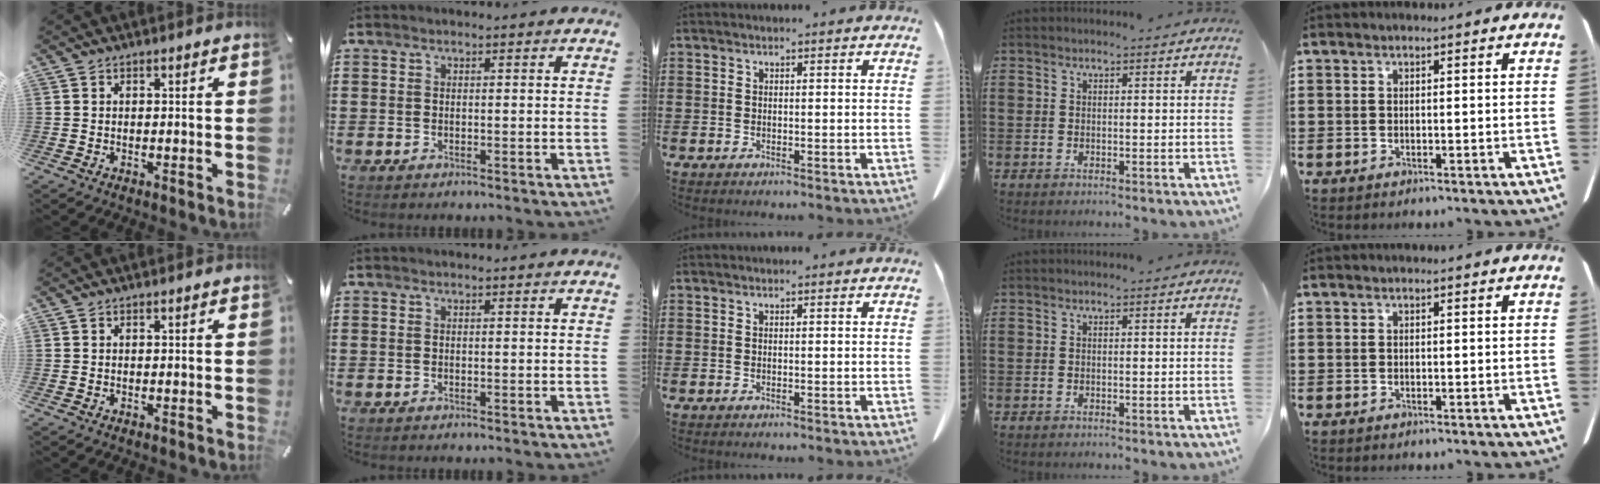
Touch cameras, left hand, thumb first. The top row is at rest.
{}